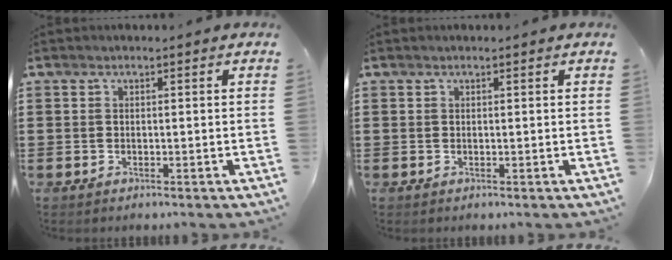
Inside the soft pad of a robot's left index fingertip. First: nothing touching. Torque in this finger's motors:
{"motor_torque": [1.88, -0.25, -0.04, 0.01]}